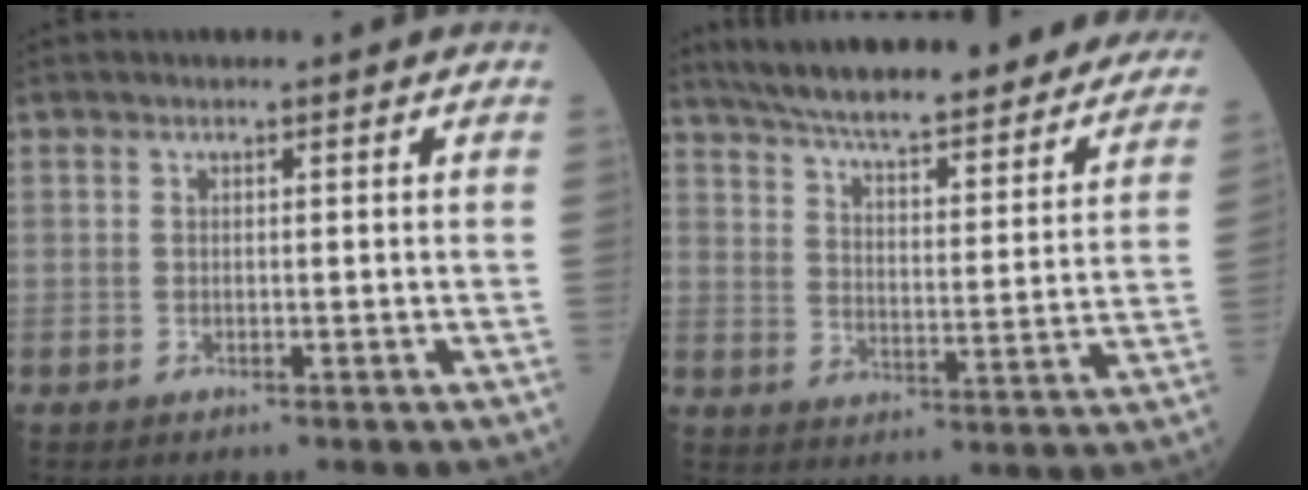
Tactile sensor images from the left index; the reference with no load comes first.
{"total": 31.2, "force": [27.7, 5.5, 13.2], "torque": [-0.215, -0.039, 0.354]}